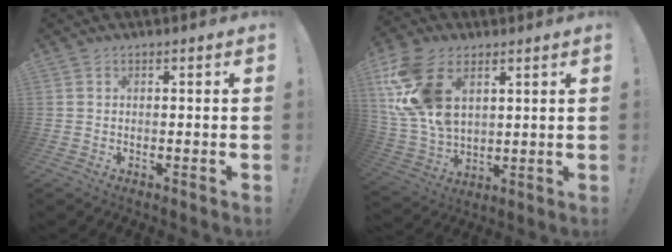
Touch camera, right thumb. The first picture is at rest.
{"total": 18.8, "force": [7.3, 12.1, 12.4], "torque": [-0.255, -0.026, 0.139]}